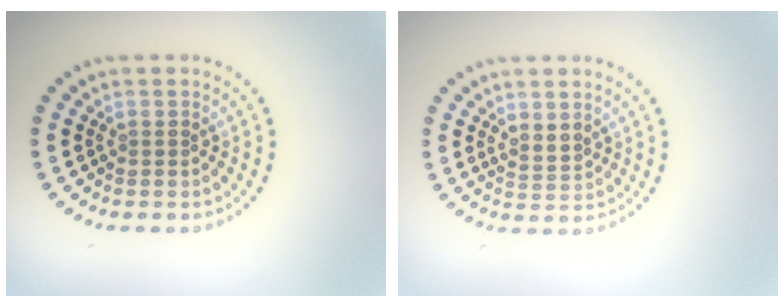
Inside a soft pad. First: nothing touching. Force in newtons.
{"total": 1.8, "press": 1.4, "slide": 1.2}